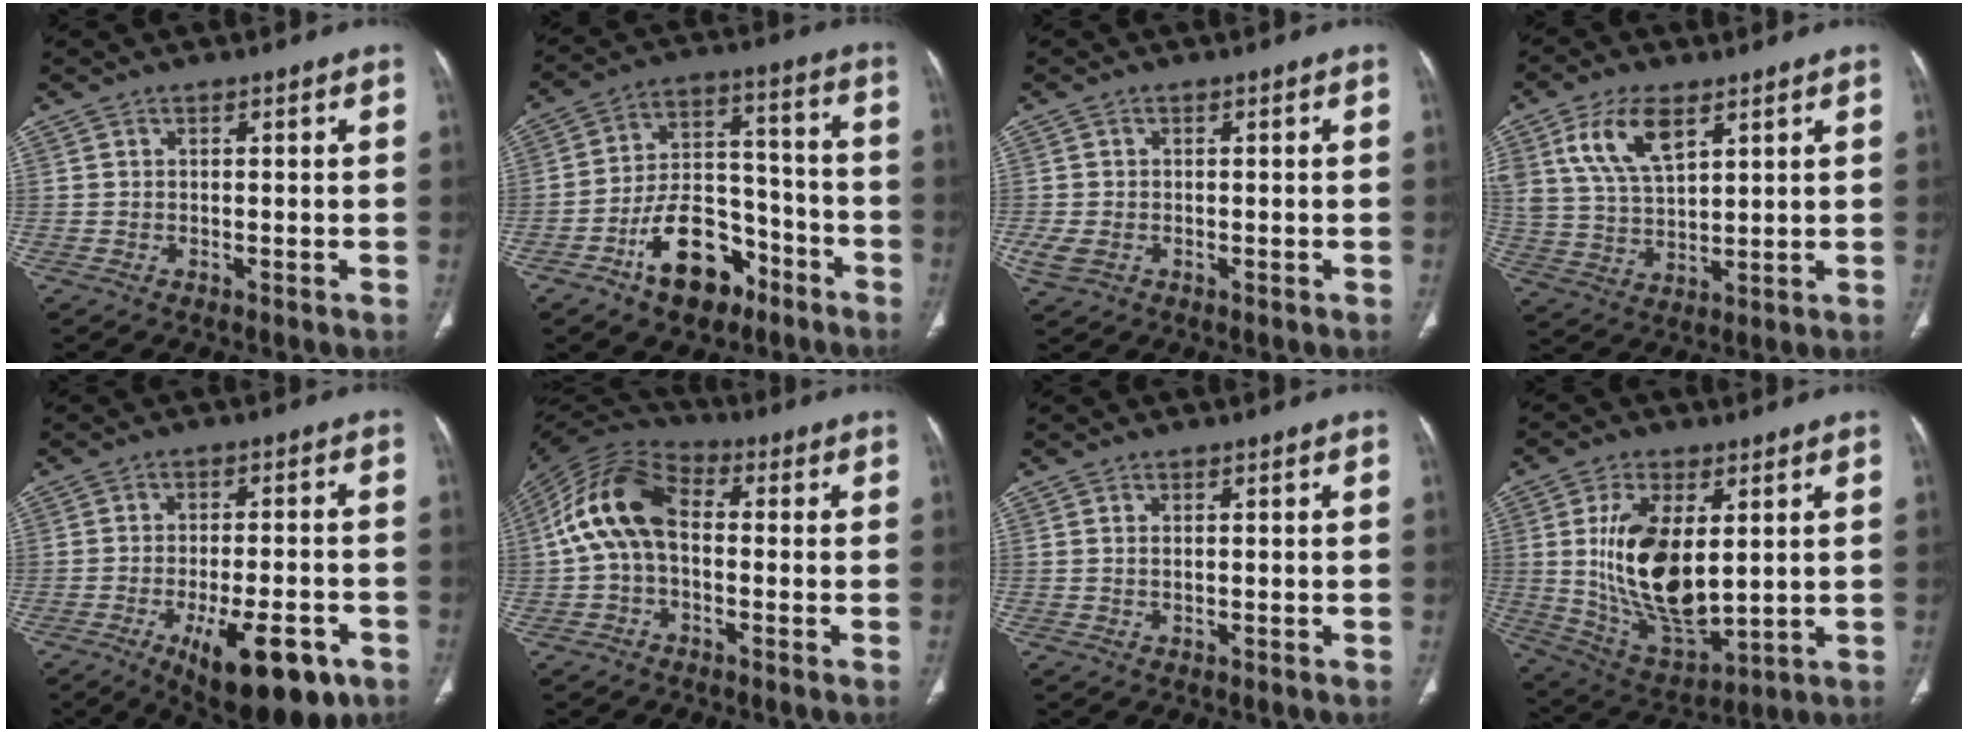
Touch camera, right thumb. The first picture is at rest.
{"total": 14.9, "force": [-8.4, 8.9, 8.5], "torque": [-0.103, 0.078, -0.137]}
{"total": 3.2, "force": [-0.8, 2.3, 2.0], "torque": [-0.052, -0.002, -0.010]}
{"total": 11.5, "force": [5.6, 5.8, 8.2], "torque": [-0.152, -0.016, 0.116]}
{"total": 15.2, "force": [-7.3, 5.8, 12.0], "torque": [-0.151, 0.017, -0.094]}
{"total": 13.0, "force": [0.2, 8.2, 10.1], "torque": [-0.192, 0.036, -0.009]}
{"total": 0.6, "force": [0.2, 0.3, 0.5], "torque": [-0.013, 0.002, 0.005]}
{"total": 17.8, "force": [2.6, 8.9, 15.2], "torque": [-0.270, -0.026, 0.065]}